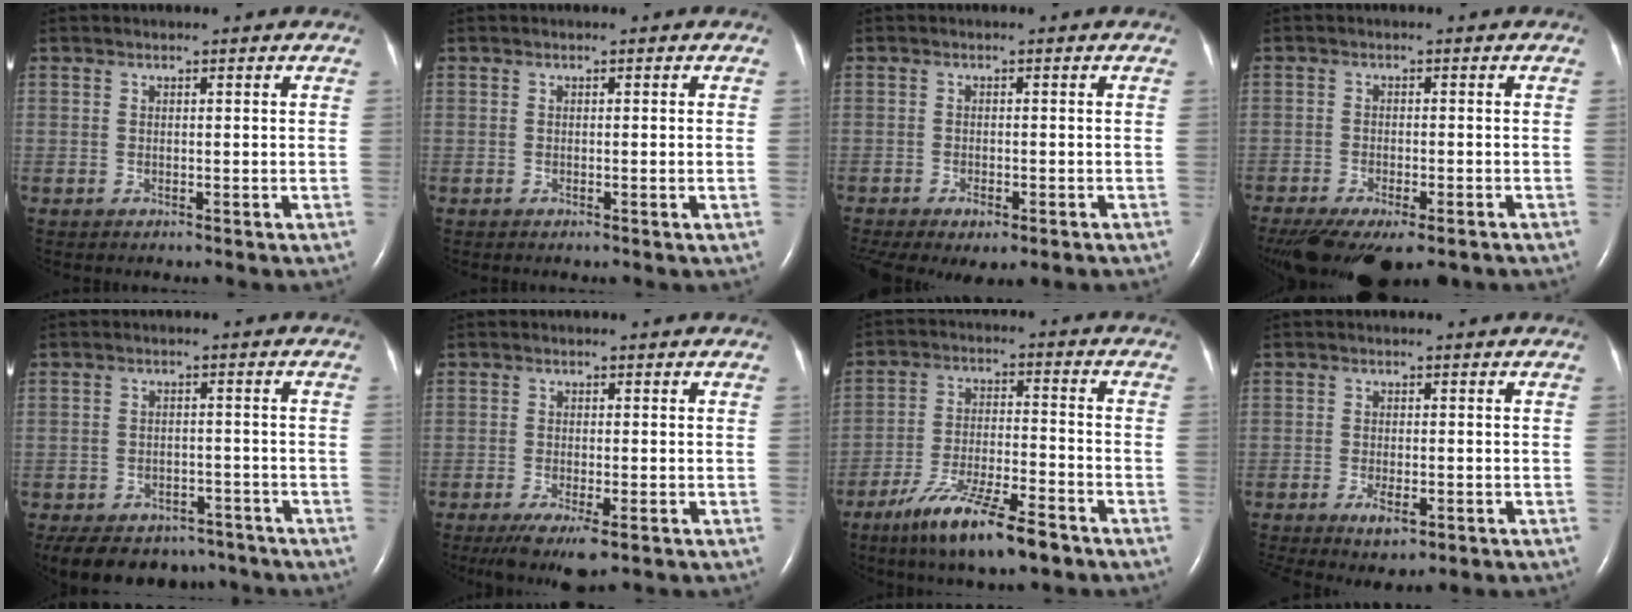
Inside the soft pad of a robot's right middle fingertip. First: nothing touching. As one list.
[{"total": 0.9, "force": [-0.2, -0.2, 0.8], "torque": [-0.012, -0.001, -0.003]}, {"total": 6.2, "force": [-3.9, 2.2, 4.4], "torque": [-0.069, -0.016, -0.058]}, {"total": 14.0, "force": [-9.9, 4.6, 8.8], "torque": [-0.177, -0.031, -0.148]}, {"total": 14.3, "force": [-11.0, 7.8, 4.8], "torque": [-0.103, 0.002, -0.135]}, {"total": 5.9, "force": [-3.6, 1.0, 4.5], "torque": [-0.081, -0.018, -0.057]}, {"total": 12.9, "force": [-8.8, 2.1, 9.1], "torque": [-0.167, -0.023, -0.153]}, {"total": 4.1, "force": [-2.1, 1.2, 3.3], "torque": [-0.061, -0.006, -0.027]}]